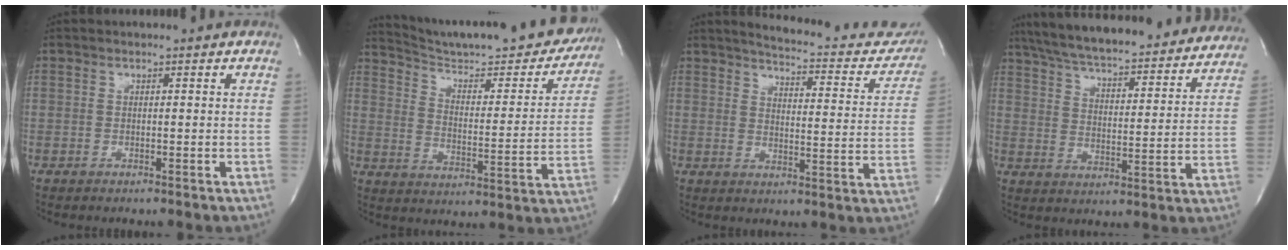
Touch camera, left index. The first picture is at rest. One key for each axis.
{"total": 25.9, "fx": 23.6, "fy": 3.8, "fz": 10.1, "tx": -0.148, "ty": -0.066, "tz": 0.308}
{"total": 18.8, "fx": 17.2, "fy": 4.4, "fz": 6.2, "tx": -0.063, "ty": -0.055, "tz": 0.189}
{"total": 31.8, "fx": 28.5, "fy": 5.7, "fz": 12.8, "tx": -0.219, "ty": -0.039, "tz": 0.365}